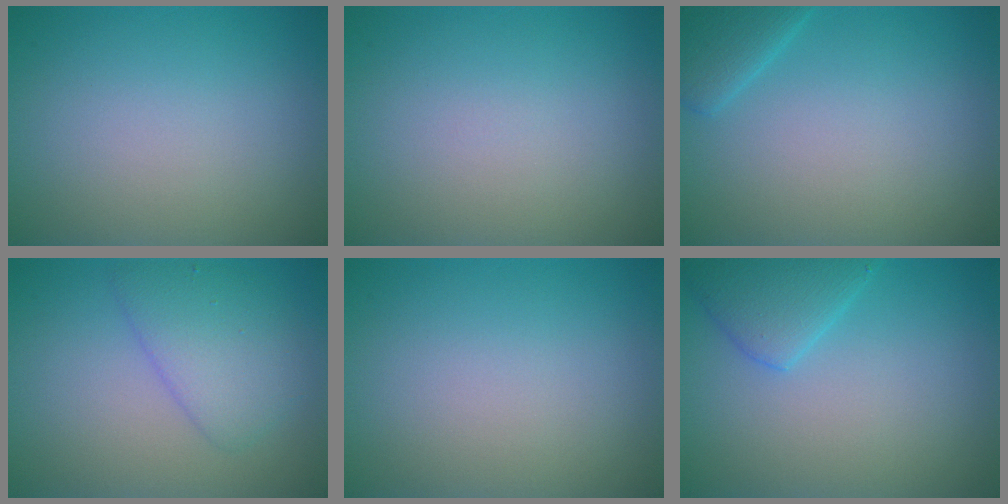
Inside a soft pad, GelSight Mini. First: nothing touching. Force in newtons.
{"total": 0.0}
{"total": 2.3, "press": 2.3, "slide": 0.2}
{"total": 3.6, "press": 3.6, "slide": 0.2}
{"total": 0.0}
{"total": 3.1, "press": 3.1, "slide": 0.2}